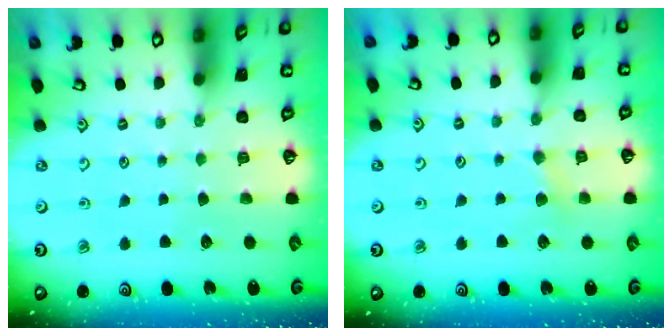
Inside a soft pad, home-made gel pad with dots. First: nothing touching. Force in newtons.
{"total": 2.9, "press": 2.9, "slide": 0.4}